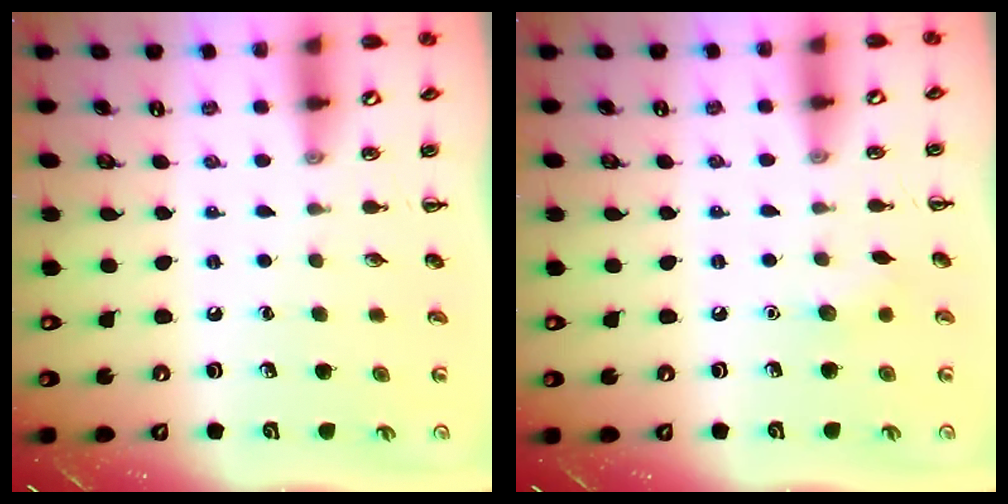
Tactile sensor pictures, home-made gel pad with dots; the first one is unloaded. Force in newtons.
{"total": 5.1, "press": 5.0, "slide": 1.1}